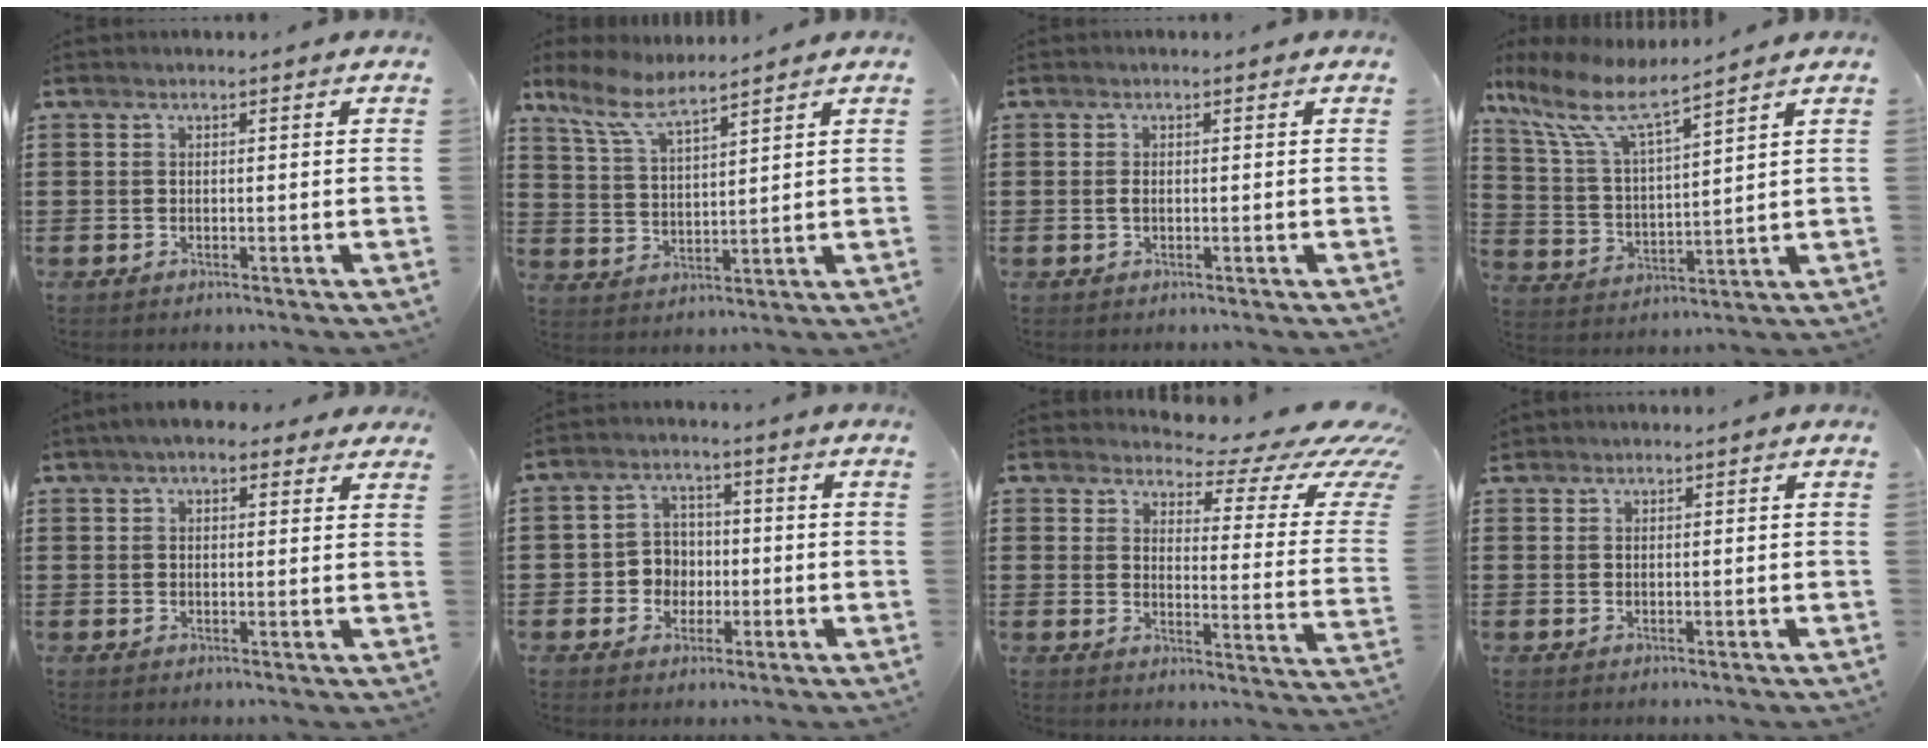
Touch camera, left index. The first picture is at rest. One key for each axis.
{"total": 6.8, "fx": 5.5, "fy": 1.1, "fz": 3.7, "tx": -0.091, "ty": -0.019, "tz": 0.100}
{"total": 0.8, "fx": -0.2, "fy": 0.3, "fz": 0.7, "tx": -0.016, "ty": -0.001, "tz": -0.004}
{"total": 8.9, "fx": 6.7, "fy": 1.7, "fz": 5.5, "tx": -0.142, "ty": -0.035, "tz": 0.113}
{"total": 4.3, "fx": 3.2, "fy": 1.6, "fz": 2.4, "tx": -0.056, "ty": 0.004, "tz": 0.058}
{"total": 4.6, "fx": -0.9, "fy": 4.3, "fz": 1.3, "tx": -0.041, "ty": 0.012, "tz": -0.020}
{"total": 5.9, "fx": 4.8, "fy": 1.6, "fz": 3.1, "tx": -0.052, "ty": -0.044, "tz": 0.076}
{"total": 0.6, "fx": 0.5, "fy": 0.2, "fz": 0.0, "tx": -0.003, "ty": 0.001, "tz": 0.011}